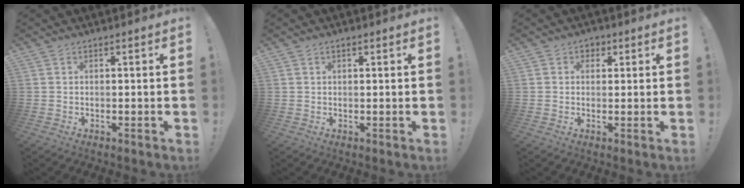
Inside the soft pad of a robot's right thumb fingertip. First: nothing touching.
{"total": 0.8, "force": [0.7, 0.3, 0.4], "torque": [0.000, -0.003, 0.011]}
{"total": 2.6, "force": [0.9, 2.2, 1.0], "torque": [-0.007, -0.002, 0.013]}